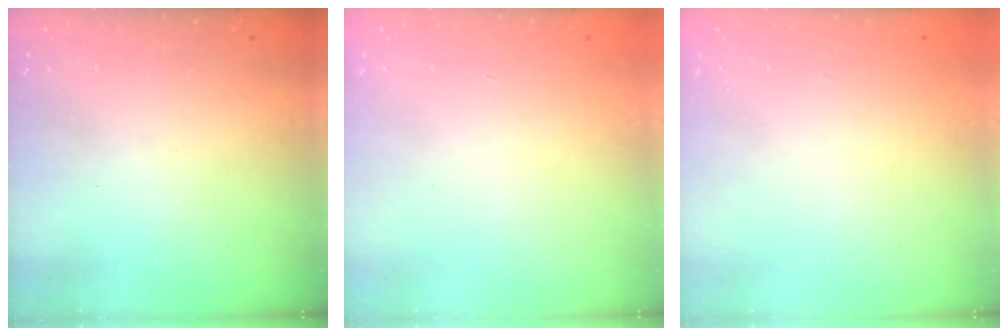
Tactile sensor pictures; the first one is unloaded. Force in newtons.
{"total": 0.0}
{"total": 0.0}